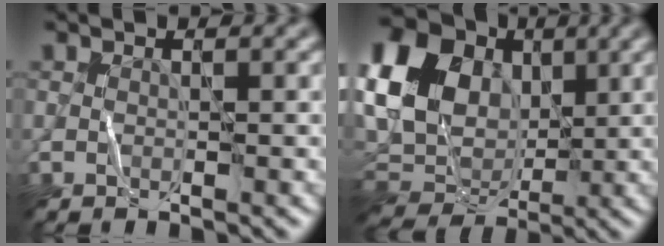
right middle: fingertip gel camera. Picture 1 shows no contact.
{"total": 16.4, "force": [3.6, 13.4, 8.8], "torque": [-0.205, 0.043, 0.046]}